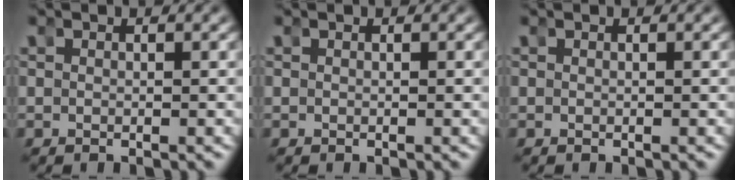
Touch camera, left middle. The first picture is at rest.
{"total": 0.0}
{"total": 0.0}